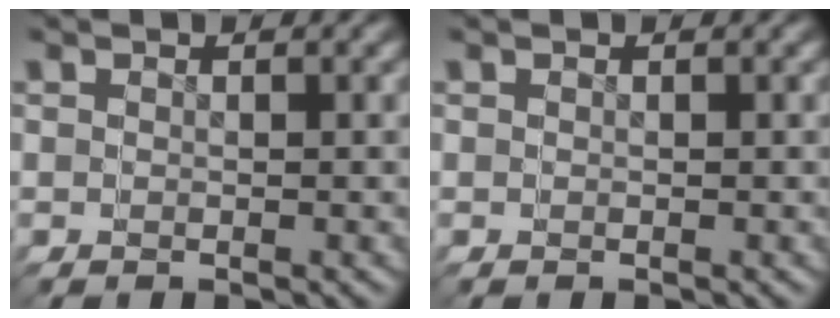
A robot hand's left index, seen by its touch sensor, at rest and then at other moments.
{"total": 0.0}